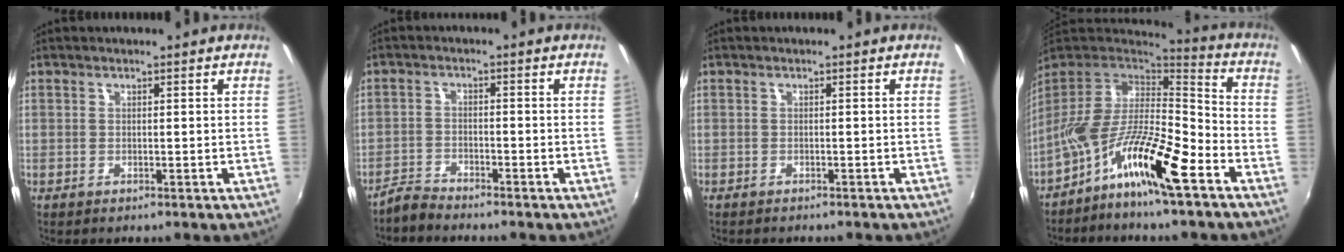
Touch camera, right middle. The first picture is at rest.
{"total": 3.5, "force": [-3.4, 0.5, 0.5], "torque": [-0.018, -0.003, -0.070]}
{"total": 1.5, "force": [-1.4, 0.3, 0.5], "torque": [-0.013, -0.009, -0.021]}
{"total": 14.9, "force": [-8.3, 3.4, 11.9], "torque": [-0.217, -0.013, -0.161]}